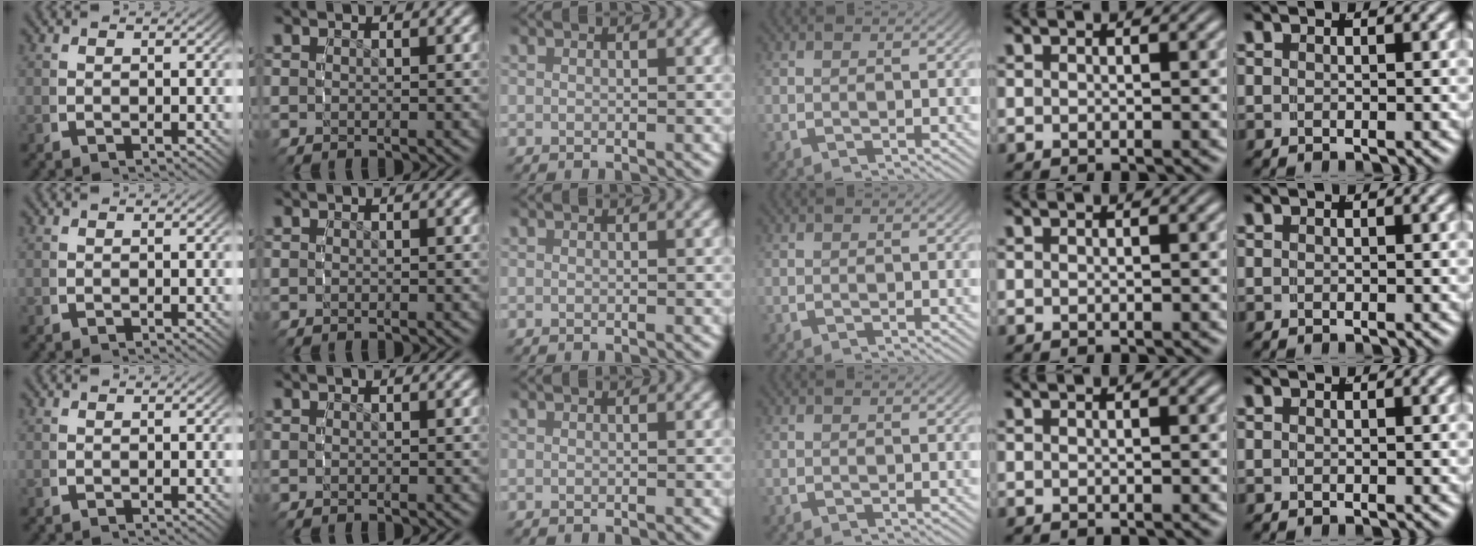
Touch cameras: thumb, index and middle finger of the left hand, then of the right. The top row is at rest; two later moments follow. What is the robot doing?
{"motion": "grasp_and_lifting", "object": "bowl"}